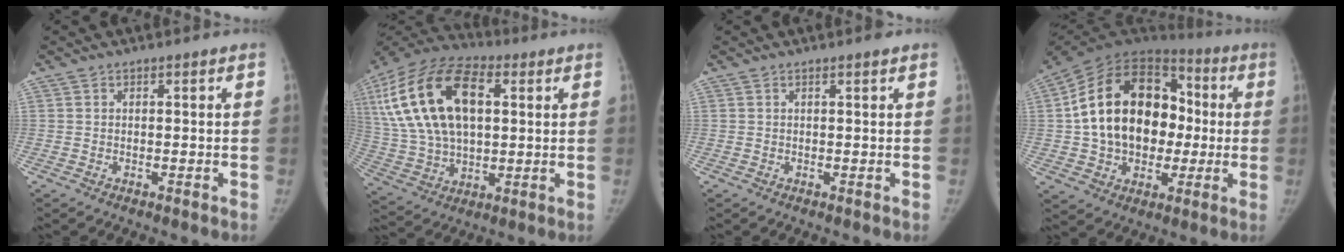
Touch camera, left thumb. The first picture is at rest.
{"total": 24.9, "force": [6.5, 14.1, 19.5], "torque": [-0.377, 0.009, 0.116]}
{"total": 0.6, "force": [0.4, 0.1, 0.5], "torque": [-0.005, 0.000, 0.005]}
{"total": 24.5, "force": [0.4, 17.5, 17.1], "torque": [-0.281, 0.037, 0.012]}